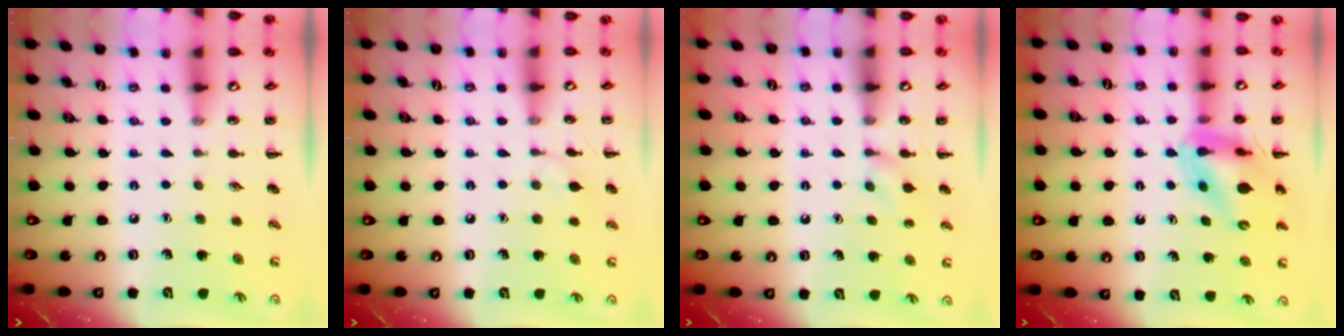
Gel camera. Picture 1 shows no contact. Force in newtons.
{"total": 5.4, "press": 5.1, "slide": 1.8}
{"total": 3.6, "press": 3.3, "slide": 1.4}
{"total": 12.4, "press": 11.9, "slide": 3.5}